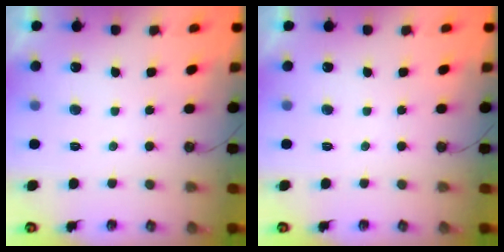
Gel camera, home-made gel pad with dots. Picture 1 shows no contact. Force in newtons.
{"total": 0.0}